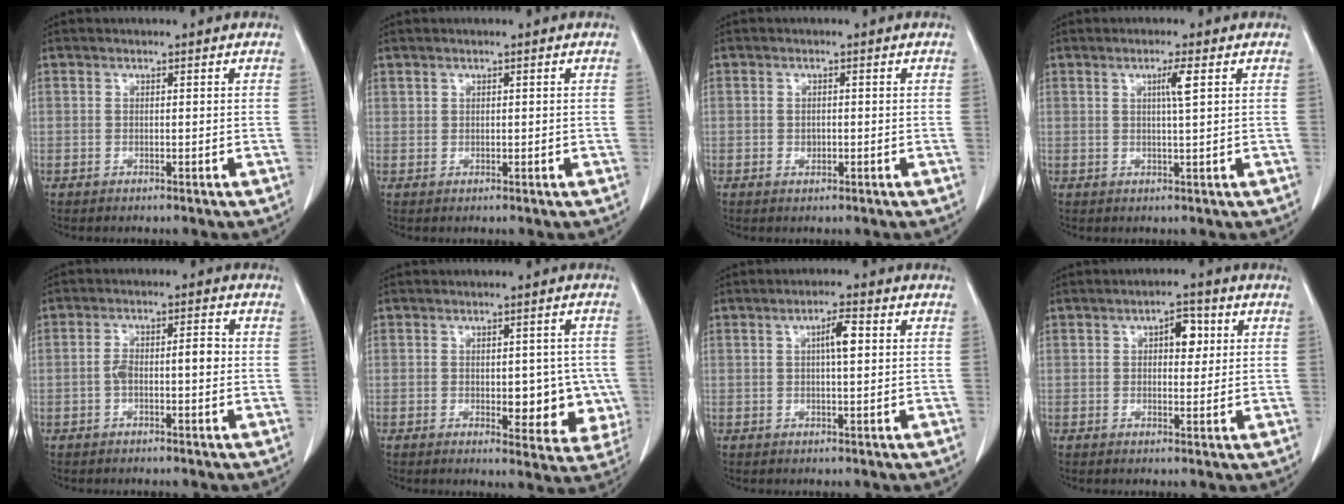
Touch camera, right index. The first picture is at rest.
{"total": 0.7, "force": [0.5, 0.4, 0.0], "torque": [0.010, 0.001, 0.009]}
{"total": 1.1, "force": [-0.1, 0.8, 0.7], "torque": [-0.010, 0.002, 0.002]}
{"total": 2.7, "force": [0.9, -0.4, 2.6], "torque": [-0.047, -0.002, 0.016]}
{"total": 4.6, "force": [-0.6, 1.6, 4.2], "torque": [-0.076, 0.025, -0.007]}
{"total": 8.3, "force": [-1.0, 4.1, 7.1], "torque": [-0.061, 0.006, -0.004]}
{"total": 3.7, "force": [0.8, 0.5, 3.6], "torque": [-0.061, 0.007, 0.010]}
{"total": 4.3, "force": [1.3, 2.1, 3.5], "torque": [-0.049, 0.010, 0.017]}